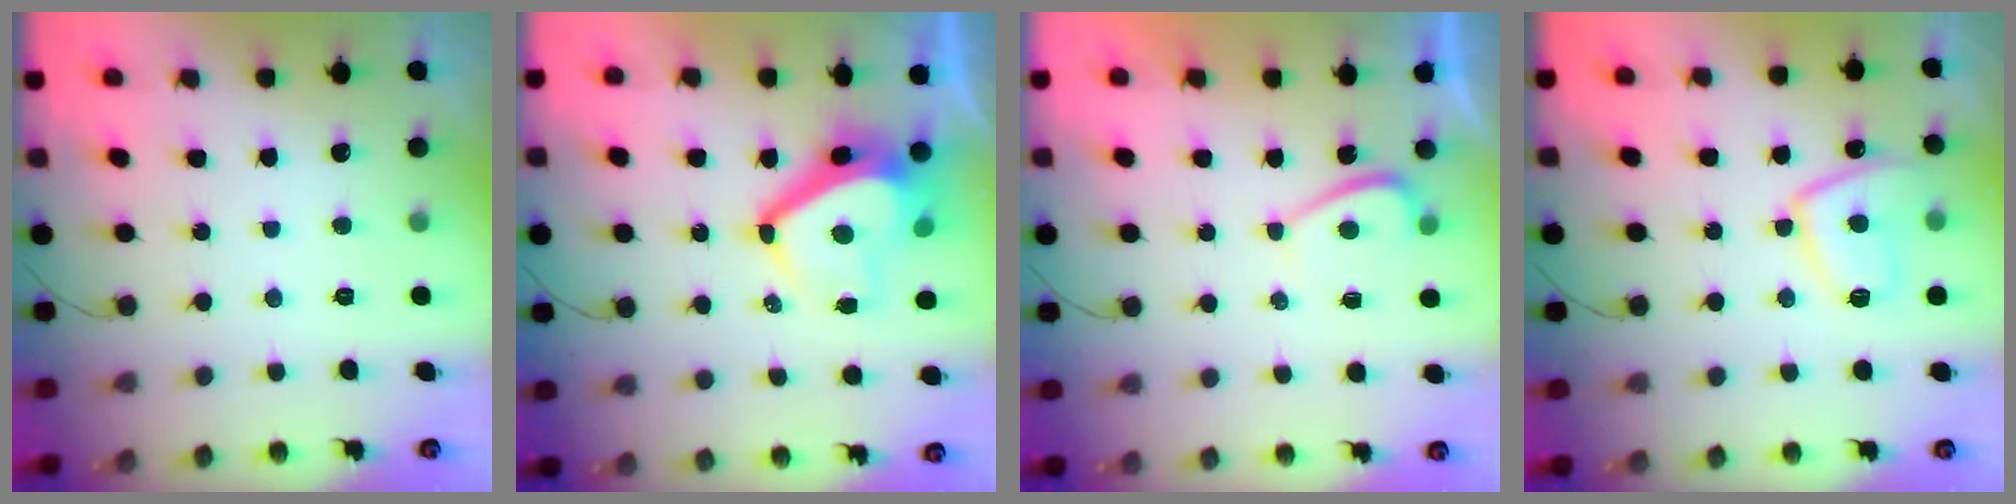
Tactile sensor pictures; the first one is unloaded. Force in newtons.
{"total": 11.4, "press": 11.3, "slide": 1.2}
{"total": 2.3, "press": 2.1, "slide": 0.7}
{"total": 9.5, "press": 9.4, "slide": 1.0}